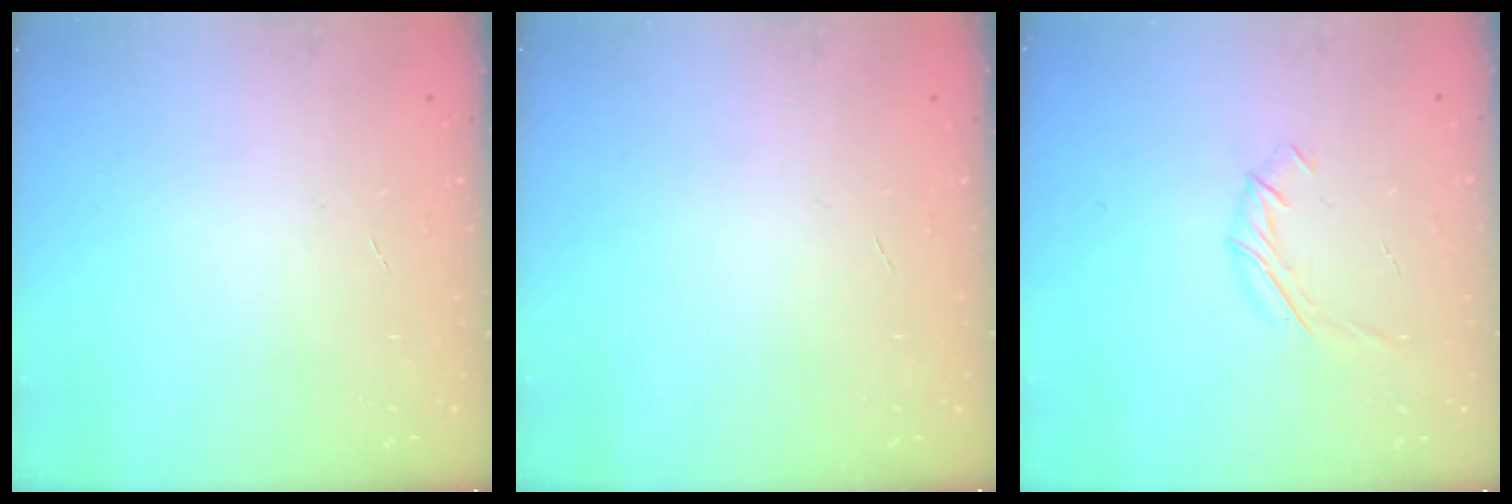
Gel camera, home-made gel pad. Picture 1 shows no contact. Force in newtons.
{"total": 0.0}
{"total": 5.8, "press": 5.7, "slide": 1.1}